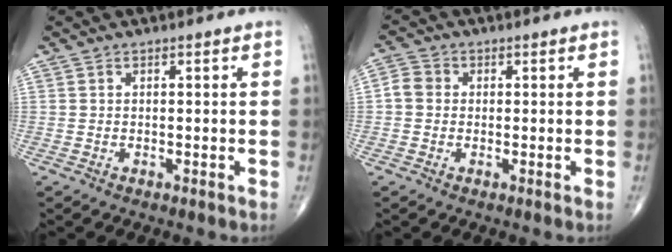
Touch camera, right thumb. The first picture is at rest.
{"total": 3.3, "force": [-0.1, 3.0, 1.4], "torque": [-0.020, 0.010, -0.008]}